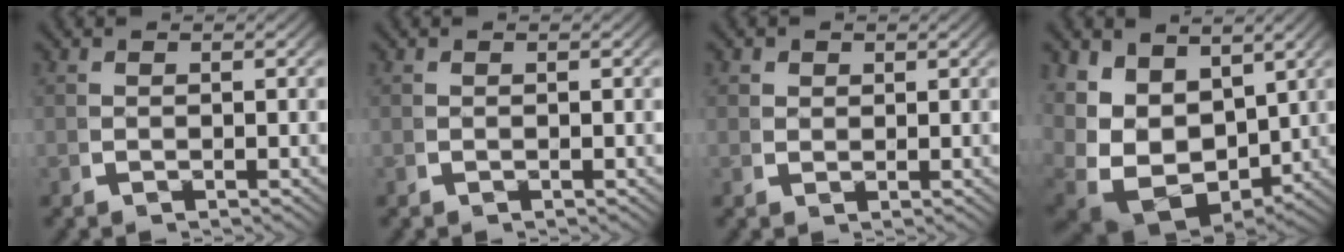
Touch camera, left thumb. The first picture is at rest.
{"total": 0.0}
{"total": 1.3, "force": [0.8, 0.9, 0.4], "torque": [0.000, 0.000, 0.015]}
{"total": 11.4, "force": [-2.3, 8.1, 7.7], "torque": [-0.190, -0.062, -0.015]}